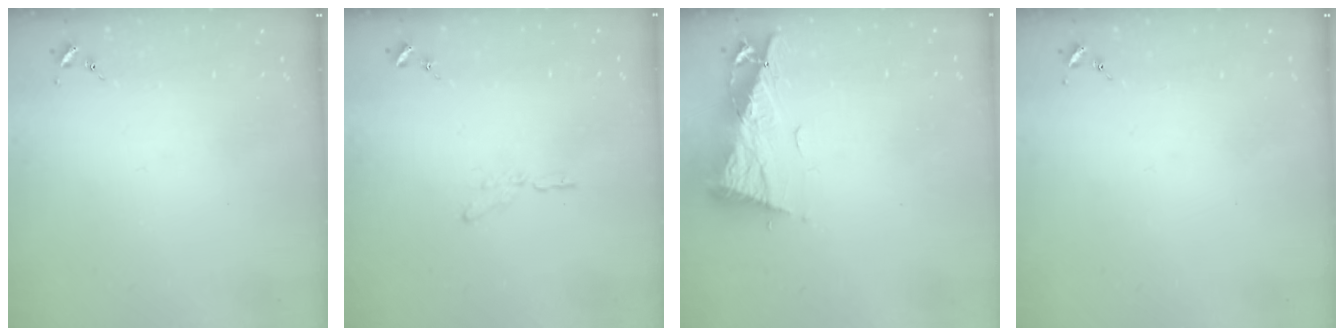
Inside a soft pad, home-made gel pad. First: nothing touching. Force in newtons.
{"total": 3.3, "press": 3.3, "slide": 0.3}
{"total": 10.7, "press": 10.6, "slide": 1.4}
{"total": 0.0}